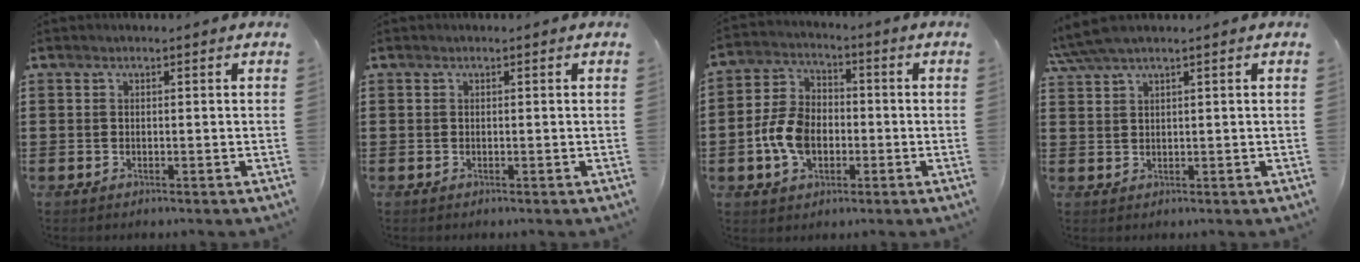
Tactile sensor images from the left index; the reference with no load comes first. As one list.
[{"total": 0.0}, {"total": 8.2, "force": [-2.1, 5.6, 5.5], "torque": [-0.140, 0.007, -0.047]}, {"total": 2.8, "force": [2.0, 0.1, 2.0], "torque": [-0.043, 0.005, 0.037]}]